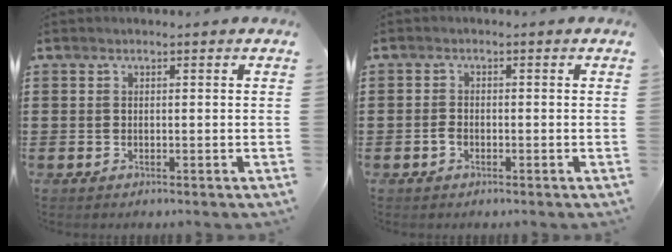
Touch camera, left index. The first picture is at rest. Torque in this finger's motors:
{"motor_torque": [0.31, 0.29, 0.13, 0.00]}